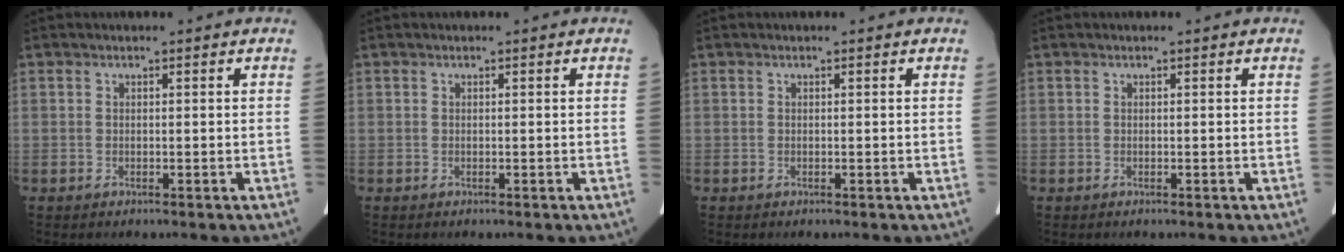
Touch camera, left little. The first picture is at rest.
{"total": 0.0}
{"total": 0.0}
{"total": 0.0}